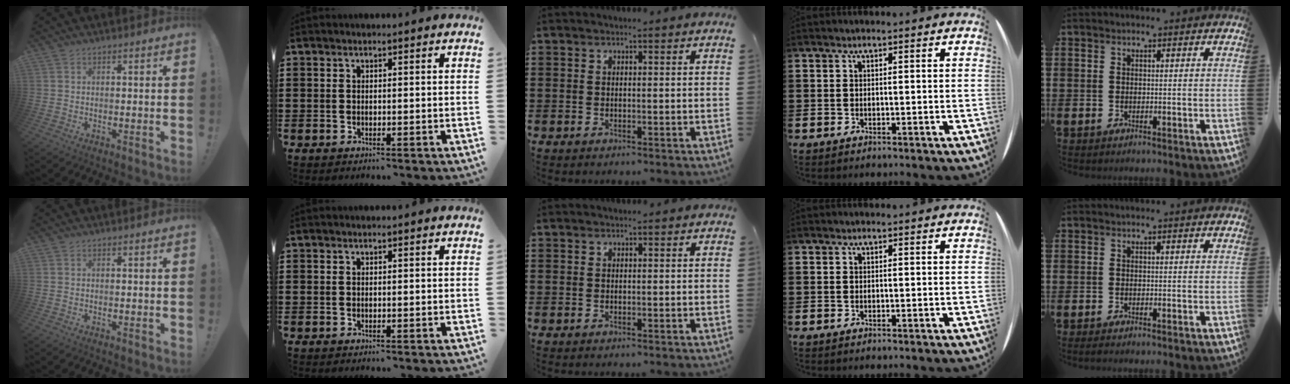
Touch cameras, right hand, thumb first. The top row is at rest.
{}